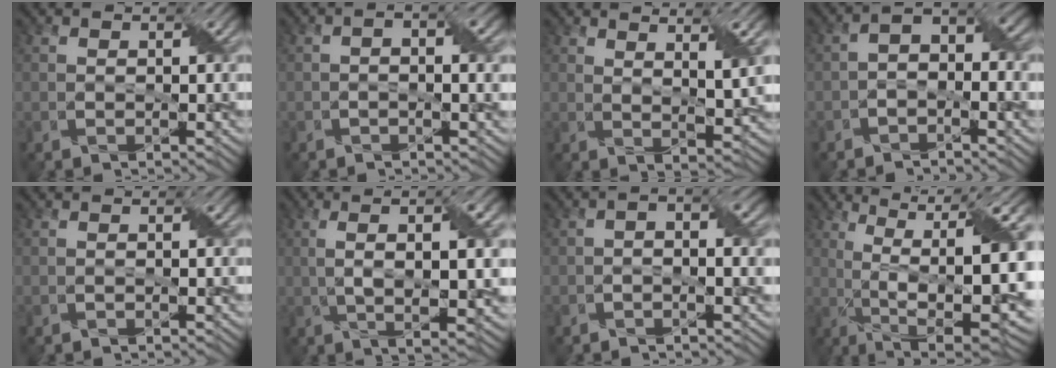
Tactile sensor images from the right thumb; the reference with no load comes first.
{"total": 2.9, "force": [0.0, 0.9, 2.8], "torque": [-0.051, 0.002, -0.003]}
{"total": 6.1, "force": [3.4, 1.0, 5.0], "torque": [-0.088, 0.006, 0.064]}
{"total": 4.7, "force": [-1.1, 2.6, 3.8], "torque": [-0.062, 0.007, -0.028]}
{"total": 0.0}
{"total": 9.8, "force": [1.6, 2.3, 9.4], "torque": [-0.153, 0.011, 0.027]}
{"total": 3.4, "force": [-0.1, 1.2, 3.1], "torque": [-0.060, 0.002, -0.007]}
{"total": 15.9, "force": [-0.8, 4.9, 15.1], "torque": [-0.228, -0.006, -0.007]}